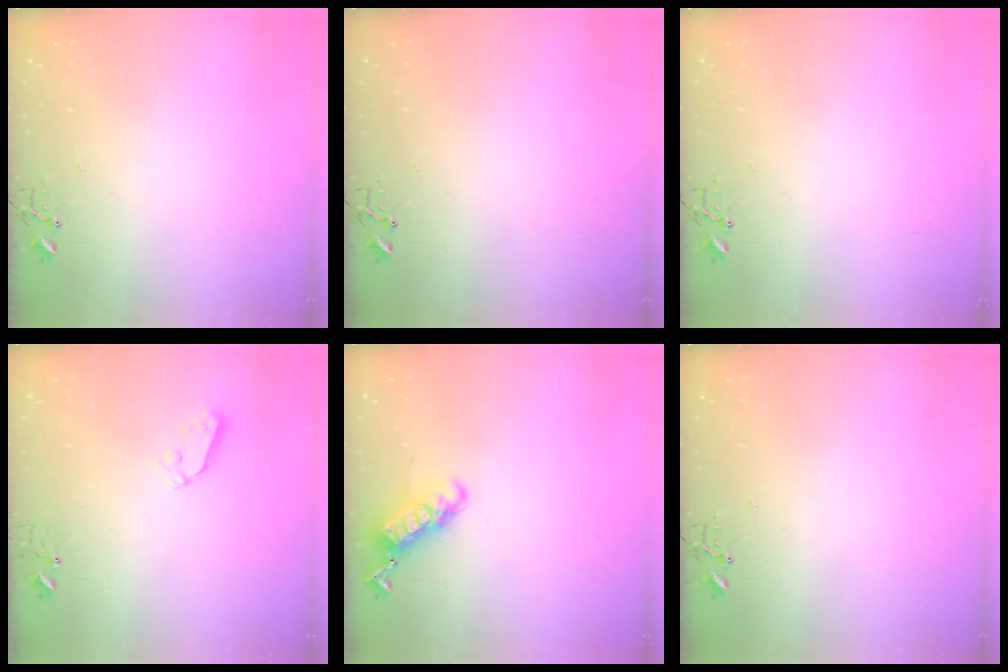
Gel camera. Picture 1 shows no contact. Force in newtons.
{"total": 0.0}
{"total": 0.0}
{"total": 4.7, "press": 4.6, "slide": 0.9}
{"total": 12.7, "press": 12.6, "slide": 1.6}
{"total": 0.0}